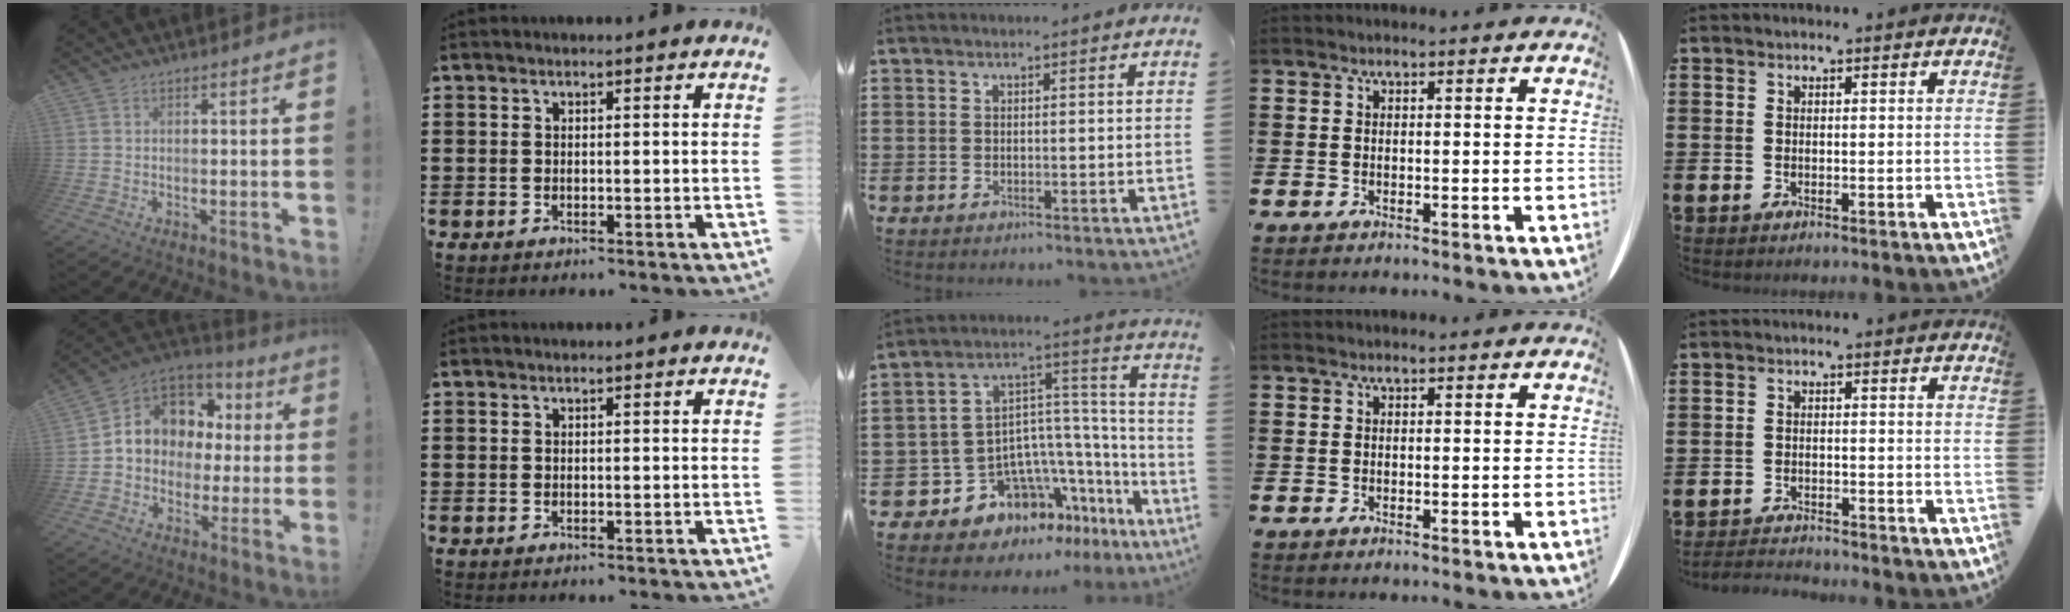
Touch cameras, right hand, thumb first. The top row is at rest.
{"thumb": {"total": 11.4, "force": [2.2, 10.0, 5.0], "torque": [-0.066, -0.012, 0.050]}, "middle": {"total": 9.4, "force": [-6.7, 5.9, 2.8], "torque": [-0.084, -0.022, -0.125]}, "little": {"total": 2.1, "force": [-2.1, 0.0, -0.1], "torque": [-0.004, 0.003, -0.046]}}